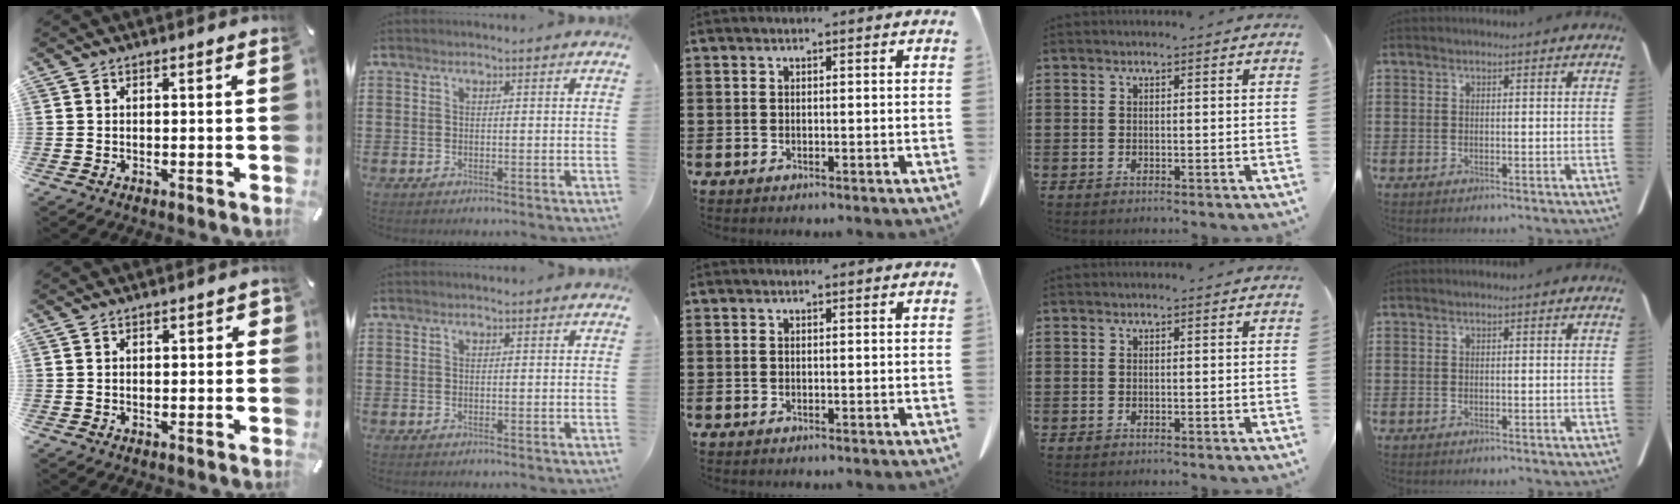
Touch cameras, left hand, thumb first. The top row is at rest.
{"thumb": {"total": 1.3, "force": [-0.1, 0.9, 1.0], "torque": [-0.010, 0.003, -0.006]}}